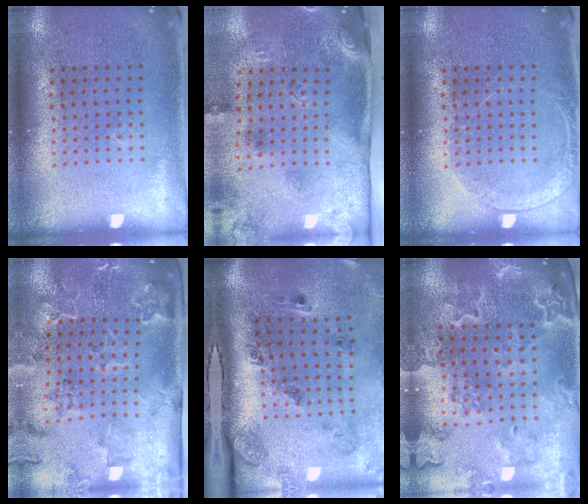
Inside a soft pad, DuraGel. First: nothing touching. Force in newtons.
{"total": 3.0, "press": 1.9, "slide": 2.3}
{"total": 1.3, "press": 1.3, "slide": 0.2}
{"total": 2.3, "press": 2.2, "slide": 0.5}
{"total": 3.2, "press": 2.0, "slide": 2.5}
{"total": 2.2, "press": 2.1, "slide": 0.4}